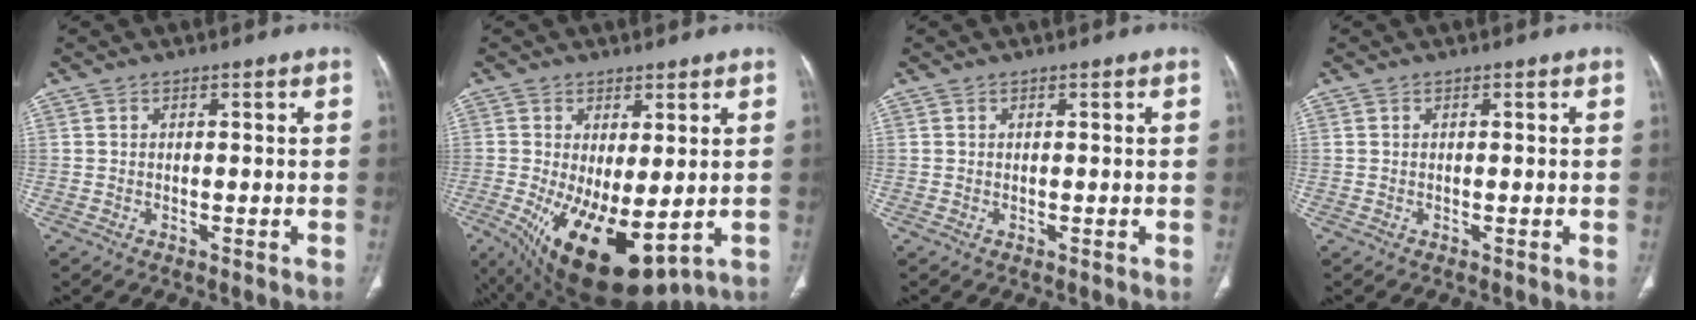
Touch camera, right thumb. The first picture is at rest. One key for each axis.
{"total": 15.2, "fx": -2.8, "fy": 6.7, "fz": 13.4, "tx": -0.232, "ty": -0.026, "tz": -0.016}
{"total": 0.0}
{"total": 0.0}